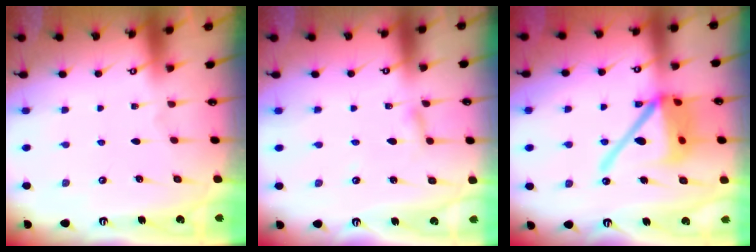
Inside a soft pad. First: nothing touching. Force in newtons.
{"total": 2.4, "press": 2.4, "slide": 0.2}
{"total": 17.9, "press": 17.7, "slide": 2.2}